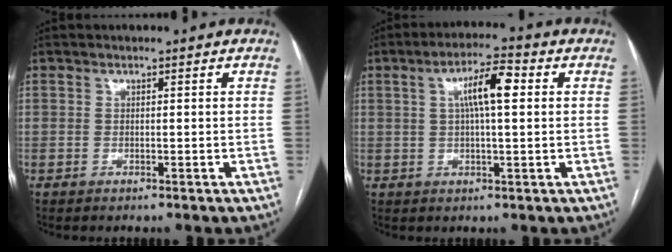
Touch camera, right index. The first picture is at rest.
{"total": 7.2, "force": [1.7, 1.3, 6.9], "torque": [-0.122, 0.020, 0.029]}